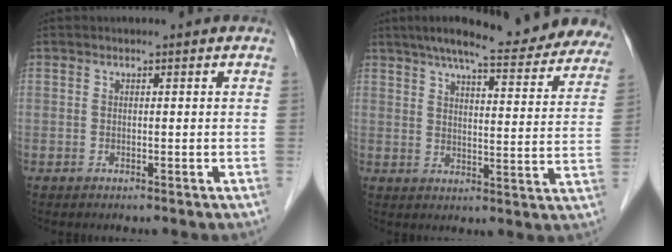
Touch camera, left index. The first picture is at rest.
{"total": 23.3, "force": [19.9, 3.7, 11.5], "torque": [-0.158, -0.008, 0.242]}